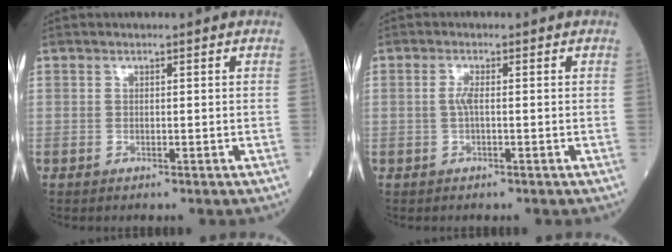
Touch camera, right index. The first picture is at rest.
{"total": 1.5, "force": [-0.1, 0.1, 1.5], "torque": [-0.033, 0.002, -0.002]}